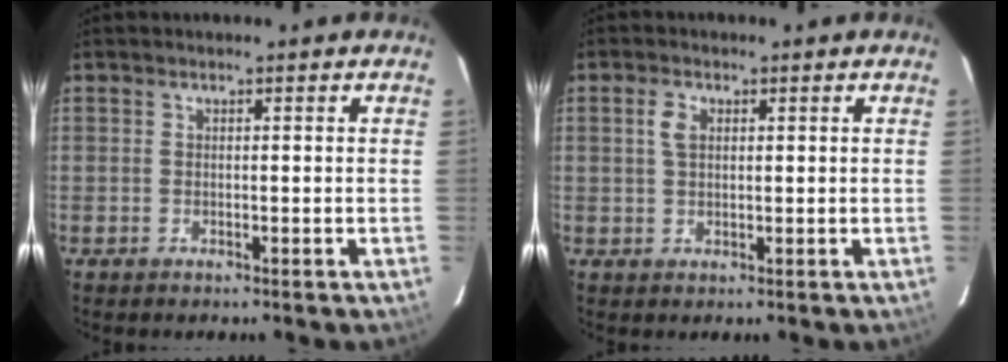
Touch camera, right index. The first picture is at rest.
{"total": 2.8, "force": [0.8, 1.8, 2.0], "torque": [-0.038, 0.007, 0.015]}